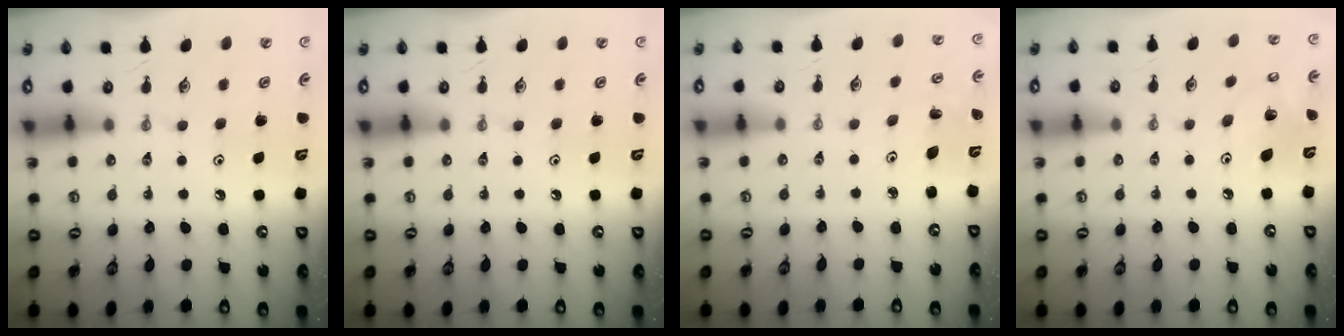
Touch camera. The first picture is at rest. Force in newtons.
{"total": 0.0}
{"total": 2.5, "press": 2.5, "slide": 0.2}
{"total": 7.5, "press": 7.3, "slide": 1.9}